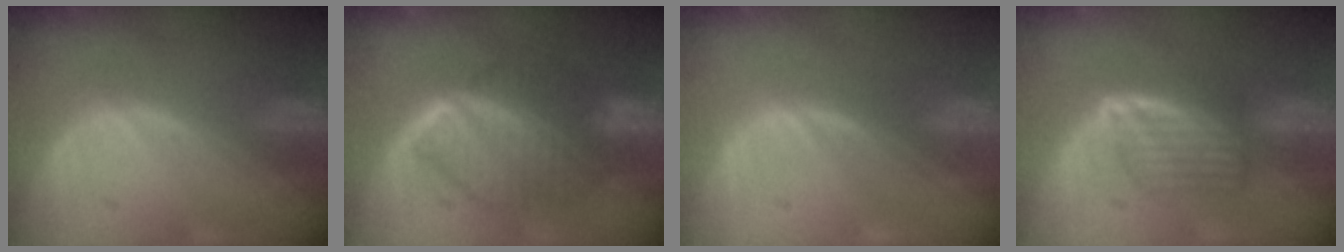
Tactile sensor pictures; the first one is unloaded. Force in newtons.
{"total": 8.7, "press": 8.6, "slide": 0.6}
{"total": 0.5, "press": 0.1, "slide": 0.5}
{"total": 5.8, "press": 5.3, "slide": 2.3}